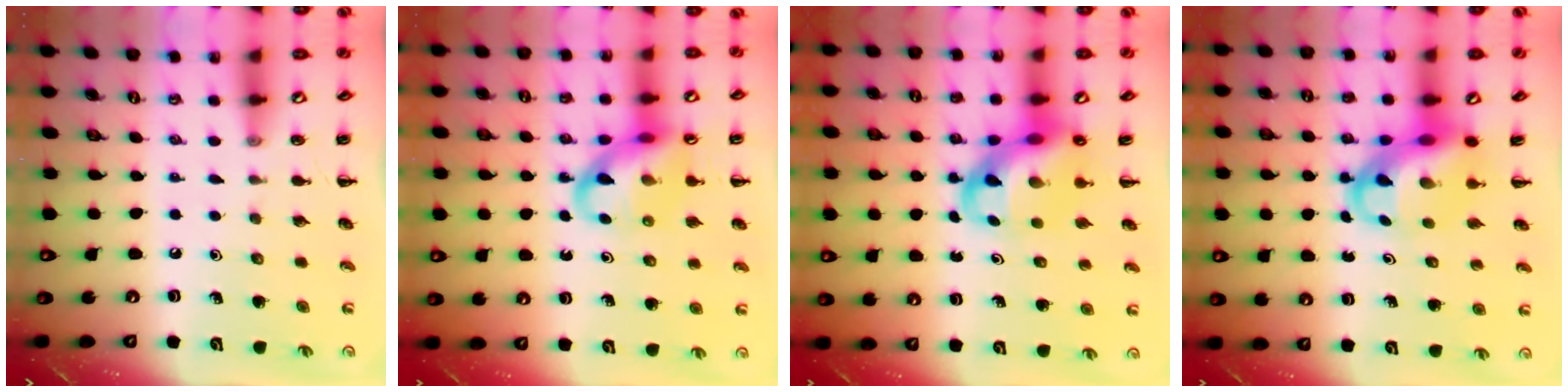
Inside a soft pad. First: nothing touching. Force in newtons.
{"total": 13.3, "press": 13.1, "slide": 2.1}
{"total": 11.4, "press": 11.0, "slide": 3.0}
{"total": 10.4, "press": 10.1, "slide": 2.7}